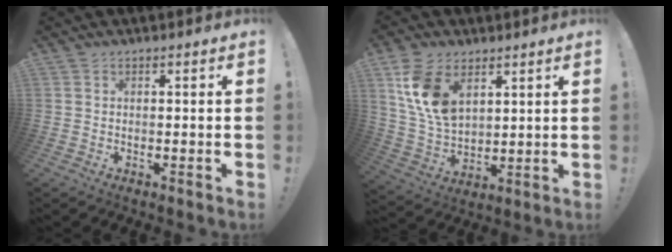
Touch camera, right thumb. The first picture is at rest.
{"total": 13.9, "force": [6.8, 8.7, 8.5], "torque": [-0.161, -0.028, 0.131]}